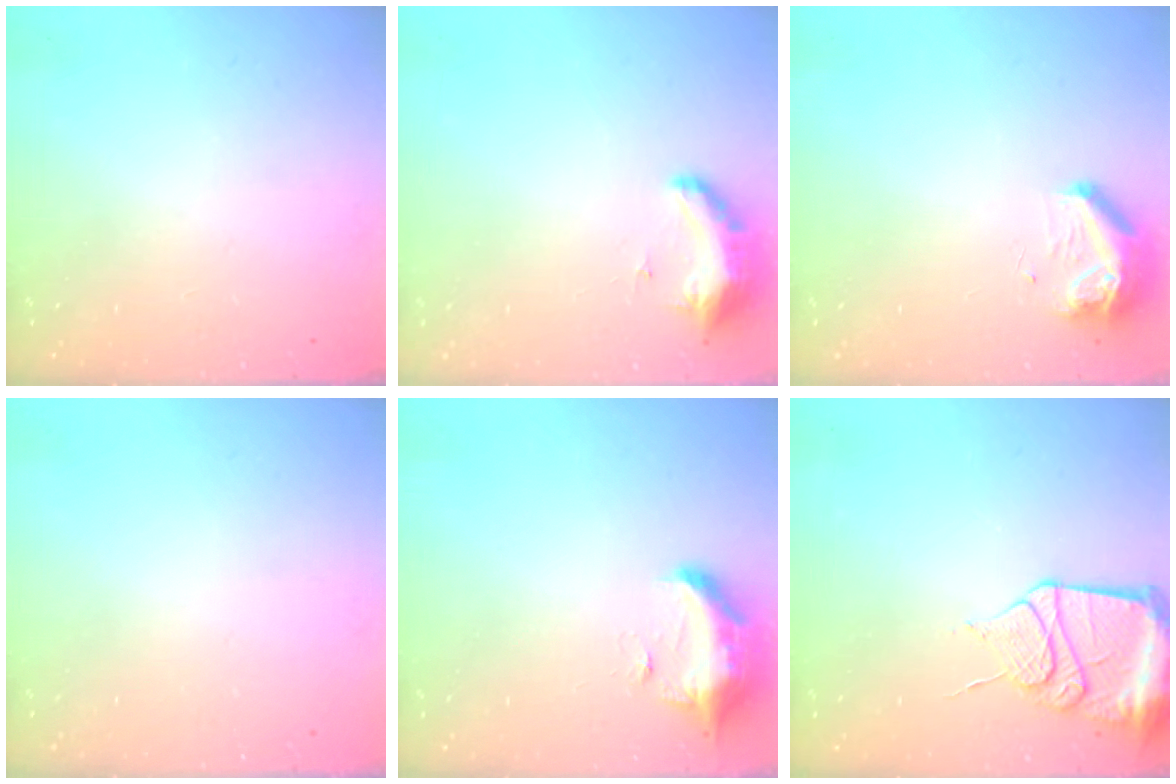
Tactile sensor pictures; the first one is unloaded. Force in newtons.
{"total": 8.6, "press": 8.5, "slide": 1.6}
{"total": 9.6, "press": 8.7, "slide": 4.2}
{"total": 0.0}
{"total": 19.4, "press": 12.3, "slide": 14.9}
{"total": 13.0, "press": 13.0, "slide": 1.5}